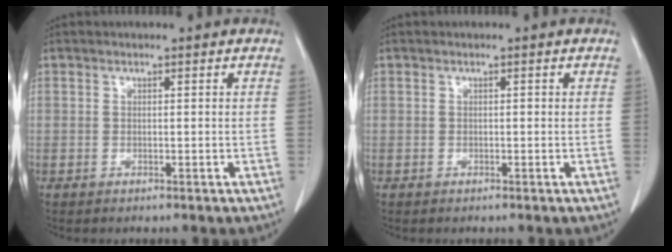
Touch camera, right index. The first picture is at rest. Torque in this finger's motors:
{"motor_torque": [0.07, -0.05, 0.03, 0.01]}